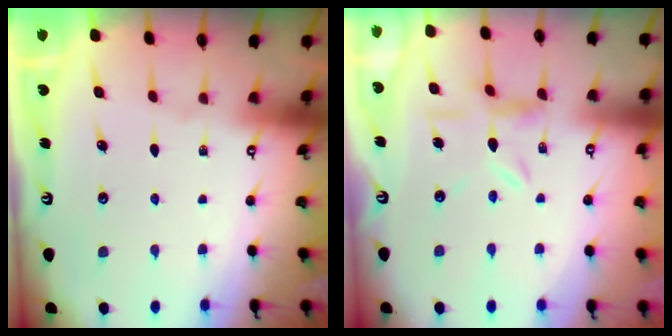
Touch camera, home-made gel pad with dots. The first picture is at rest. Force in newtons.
{"total": 7.6, "press": 7.6, "slide": 0.8}